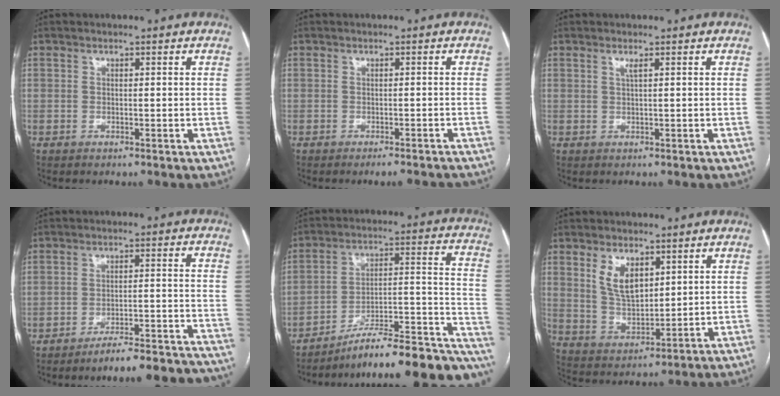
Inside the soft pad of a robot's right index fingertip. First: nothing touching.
{"total": 6.2, "force": [-5.7, 0.9, 2.2], "torque": [-0.014, -0.008, -0.068]}
{"total": 0.9, "force": [0.4, -0.2, 0.7], "torque": [-0.019, -0.001, 0.009]}
{"total": 19.4, "force": [-18.5, 1.1, 5.6], "torque": [-0.028, 0.017, -0.238]}
{"total": 25.9, "force": [-17.4, 5.7, 18.3], "torque": [-0.159, 0.033, -0.243]}
{"total": 7.2, "force": [3.2, 3.7, 5.2], "torque": [-0.103, 0.000, 0.072]}